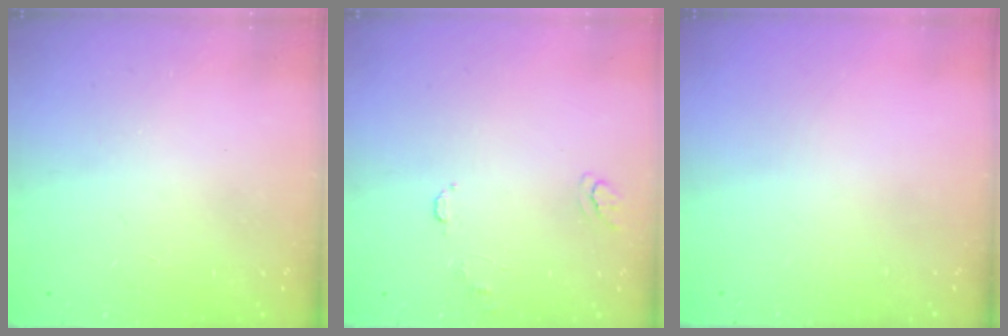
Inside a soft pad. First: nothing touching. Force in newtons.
{"total": 6.8, "press": 6.7, "slide": 0.7}
{"total": 0.0}